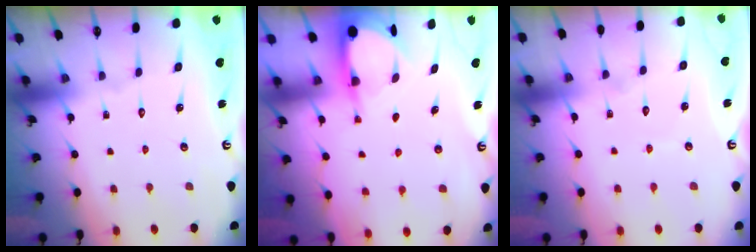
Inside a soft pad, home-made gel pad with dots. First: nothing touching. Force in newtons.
{"total": 3.9, "press": 3.9, "slide": 0.4}
{"total": 3.0, "press": 3.0, "slide": 0.2}